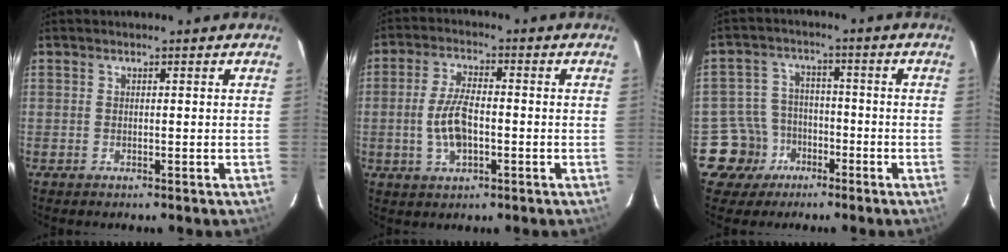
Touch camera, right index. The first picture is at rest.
{"total": 7.8, "force": [-1.4, 3.5, 6.8], "torque": [-0.140, 0.003, -0.024]}
{"total": 8.0, "force": [-4.2, 6.8, -0.1], "torque": [-0.024, 0.029, -0.065]}